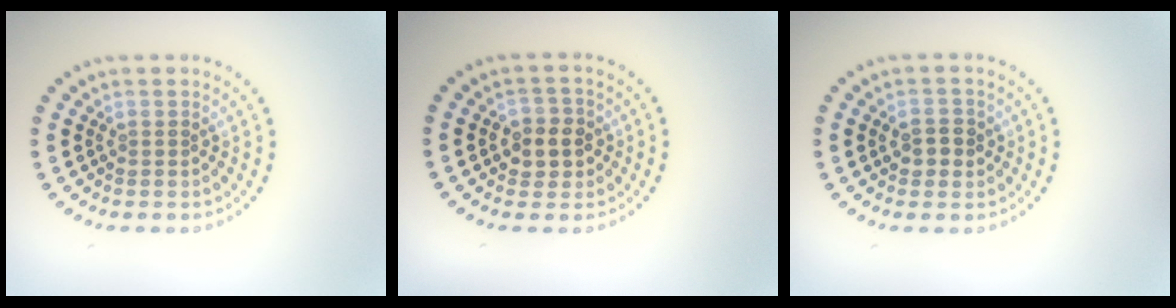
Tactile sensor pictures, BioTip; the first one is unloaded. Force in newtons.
{"total": 2.7, "press": 2.6, "slide": 0.6}
{"total": 2.2, "press": 2.2, "slide": 0.3}